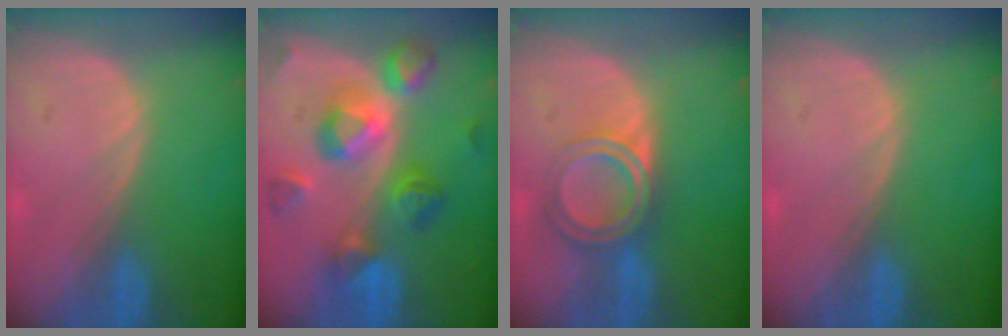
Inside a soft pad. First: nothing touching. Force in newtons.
{"total": 10.2, "press": 10.2, "slide": 0.8}
{"total": 6.4, "press": 5.4, "slide": 3.3}
{"total": 0.0}